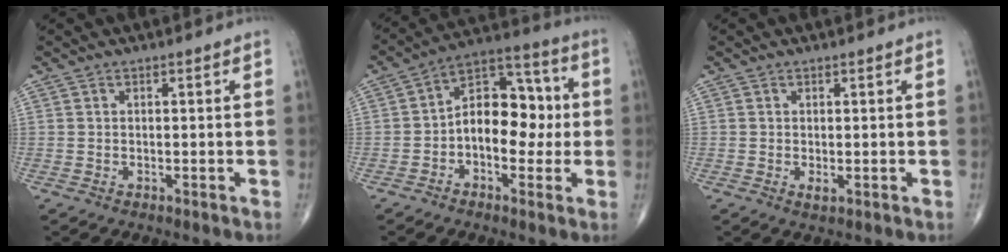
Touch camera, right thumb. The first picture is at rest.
{"total": 13.2, "force": [-0.9, 8.4, 10.2], "torque": [-0.117, 0.038, -0.025]}
{"total": 1.0, "force": [-0.1, 0.4, 0.9], "torque": [-0.014, -0.004, -0.001]}